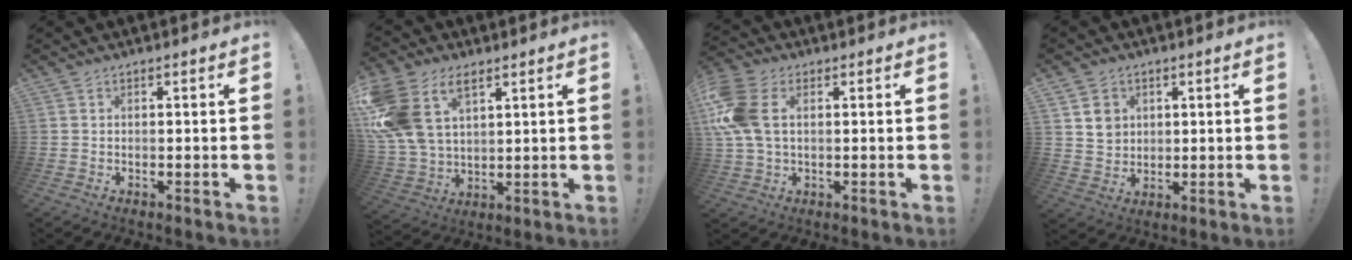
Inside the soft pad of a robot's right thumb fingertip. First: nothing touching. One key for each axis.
{"total": 15.5, "fx": 7.6, "fy": 10.0, "fz": 9.2, "tx": -0.197, "ty": -0.038, "tz": 0.147}
{"total": 11.9, "fx": 2.4, "fy": 7.4, "fz": 9.0, "tx": -0.211, "ty": 0.001, "tz": 0.047}
{"total": 6.3, "fx": 2.6, "fy": 5.5, "fz": 1.5, "tx": -0.010, "ty": -0.014, "tz": 0.050}